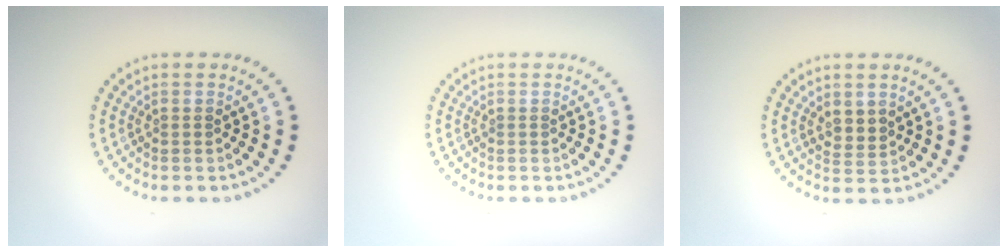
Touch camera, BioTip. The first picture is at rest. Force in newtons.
{"total": 0.0}
{"total": 1.5, "press": 1.3, "slide": 0.9}